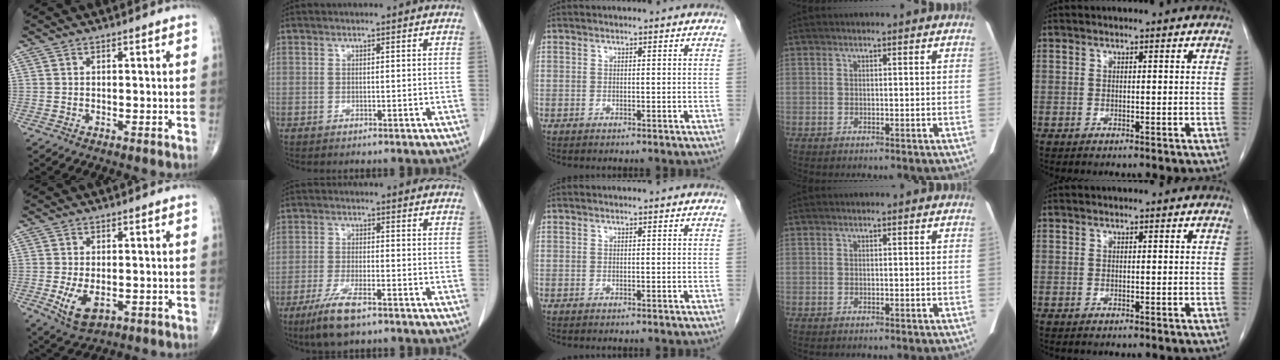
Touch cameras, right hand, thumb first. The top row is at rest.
{"thumb": {"total": 6.6, "force": [-1.7, 3.6, 5.2], "torque": [-0.096, -0.010, -0.020]}, "index": {"total": 7.1, "force": [-4.7, 1.3, 5.2], "torque": [-0.101, -0.014, -0.079]}}